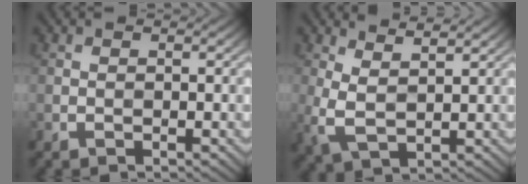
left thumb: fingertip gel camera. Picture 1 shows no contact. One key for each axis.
{"total": 4.5, "fx": 2.7, "fy": 1.6, "fz": 3.3, "tx": -0.086, "ty": -0.002, "tz": 0.055}